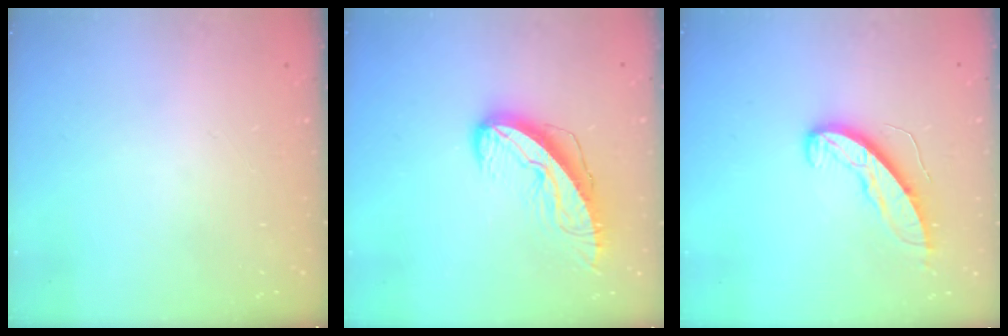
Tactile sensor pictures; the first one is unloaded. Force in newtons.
{"total": 10.0, "press": 10.0, "slide": 1.2}
{"total": 9.2, "press": 9.2, "slide": 0.5}